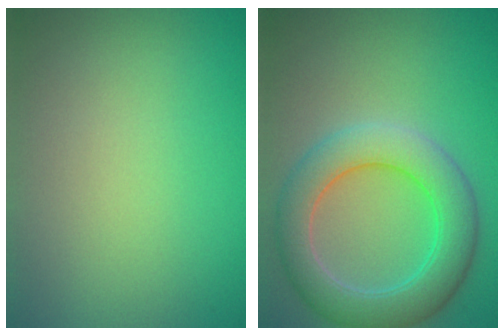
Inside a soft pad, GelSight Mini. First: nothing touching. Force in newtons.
{"total": 6.3, "press": 6.3, "slide": 0.6}